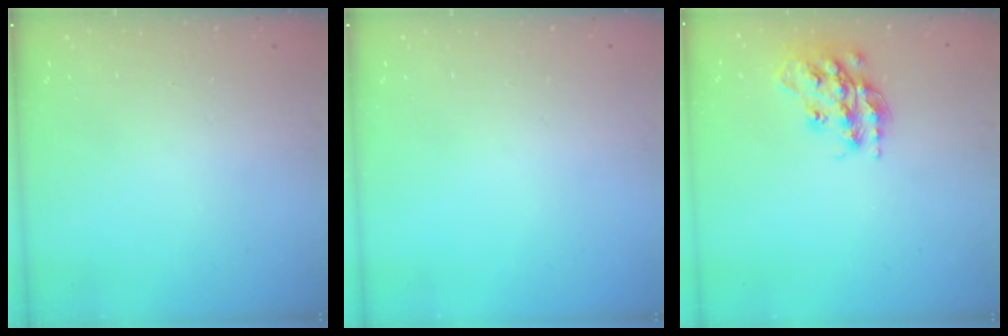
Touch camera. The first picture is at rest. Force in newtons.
{"total": 0.0}
{"total": 17.3, "press": 17.3, "slide": 1.2}